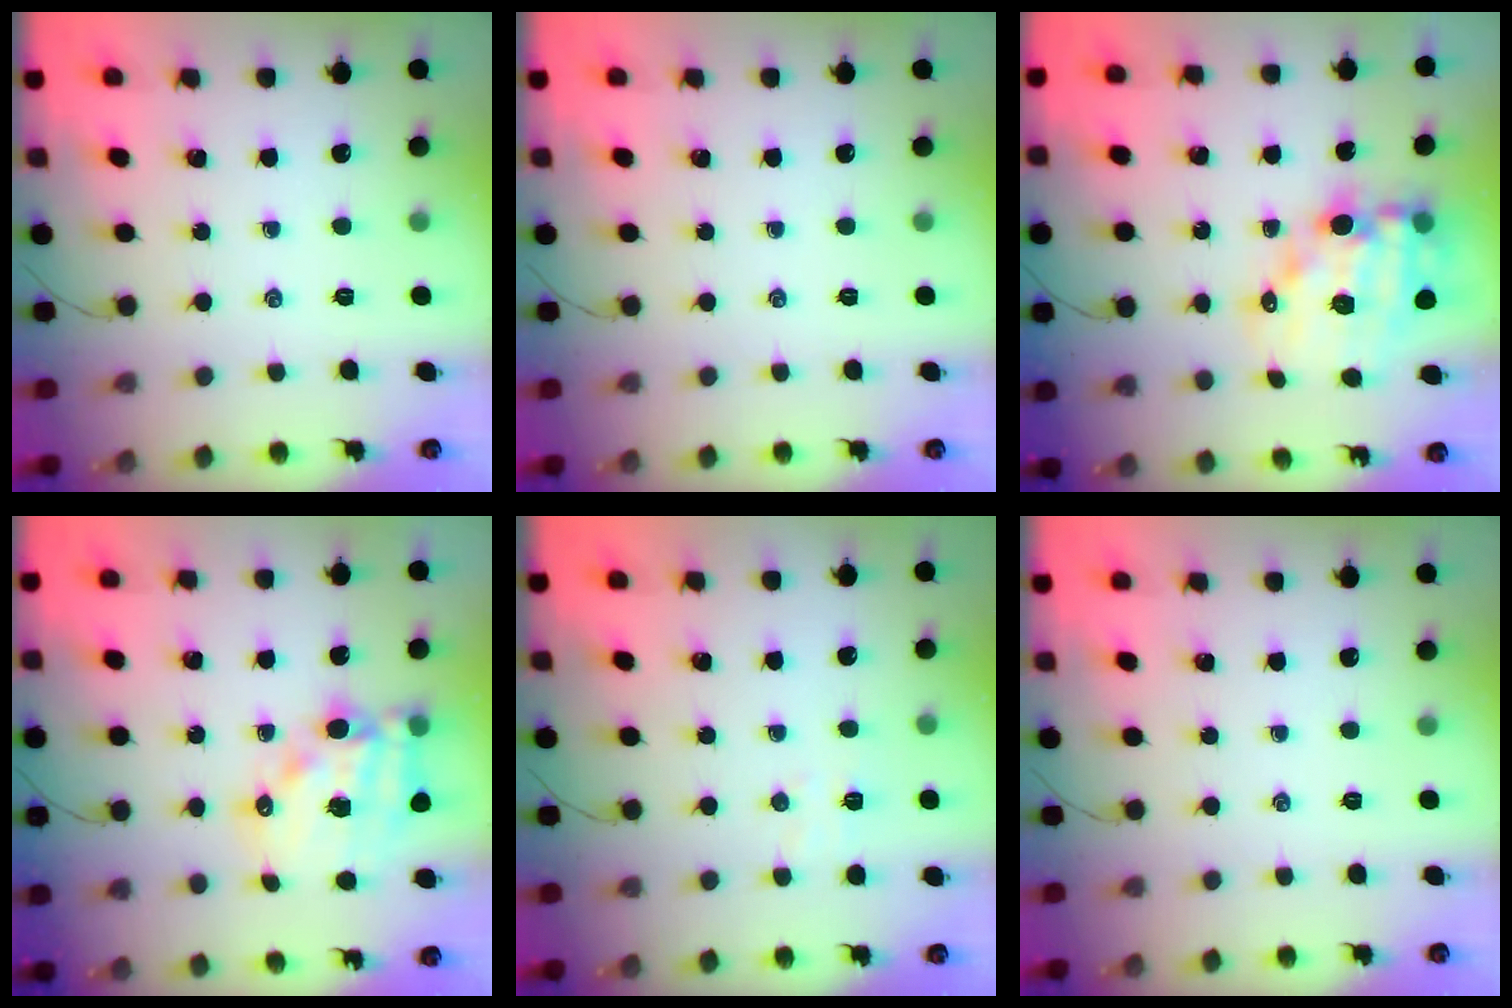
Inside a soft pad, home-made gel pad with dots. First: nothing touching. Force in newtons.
{"total": 0.0}
{"total": 13.7, "press": 13.2, "slide": 3.6}
{"total": 15.9, "press": 15.5, "slide": 3.7}
{"total": 3.6, "press": 3.5, "slide": 0.7}
{"total": 0.0}